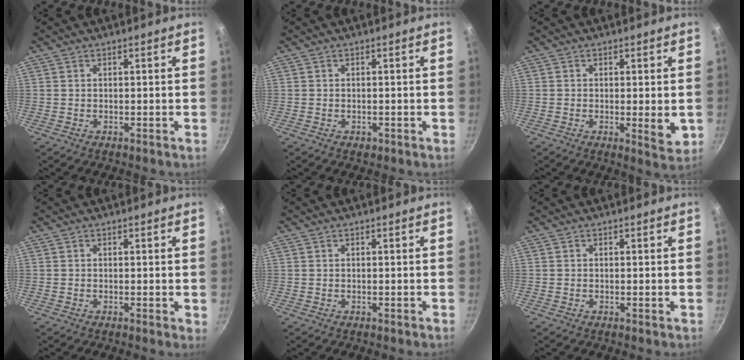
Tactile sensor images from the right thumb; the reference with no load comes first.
{"total": 0.9, "force": [-0.5, 0.7, 0.5], "torque": [-0.007, 0.001, -0.004]}
{"total": 4.4, "force": [-0.3, 1.4, 4.1], "torque": [-0.060, -0.014, -0.003]}
{"total": 0.8, "force": [0.0, 0.3, 0.7], "torque": [-0.009, -0.003, -0.002]}
{"total": 0.0}
{"total": 0.0}